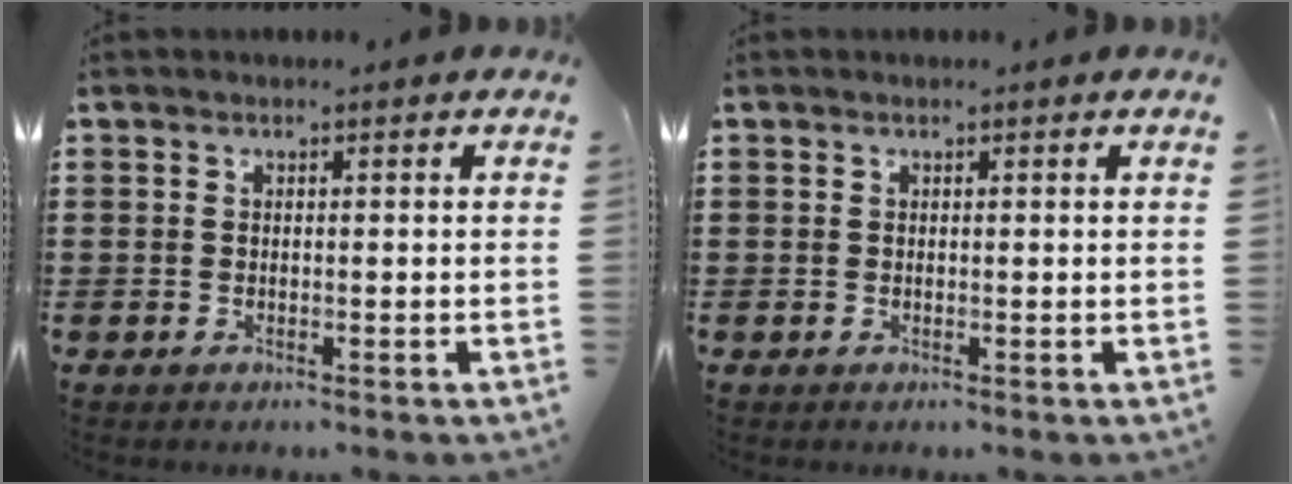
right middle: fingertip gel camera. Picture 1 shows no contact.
{"total": 0.0}